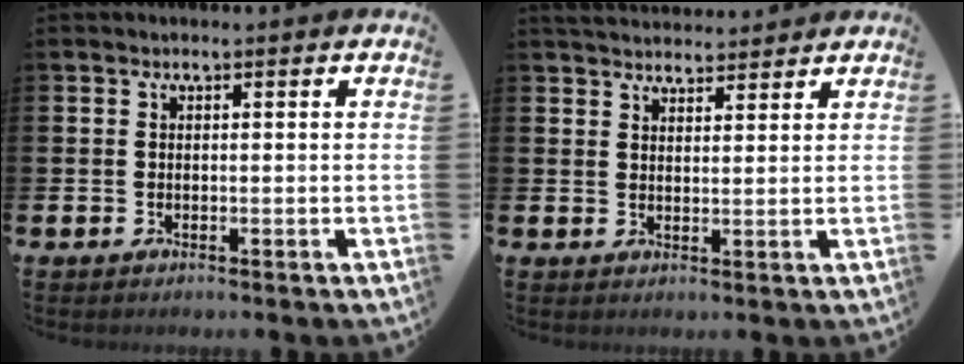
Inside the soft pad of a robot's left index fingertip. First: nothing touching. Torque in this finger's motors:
{"motor_torque": [-0.25, -0.76, 0.11, 0.02]}